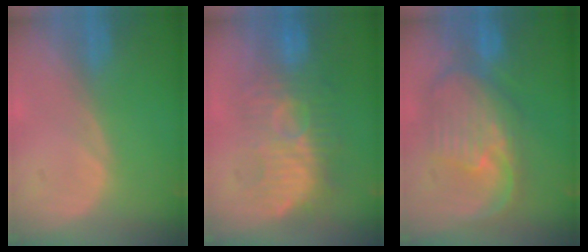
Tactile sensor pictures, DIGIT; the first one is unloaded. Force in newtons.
{"total": 9.5, "press": 9.2, "slide": 2.1}
{"total": 10.7, "press": 9.5, "slide": 5.0}